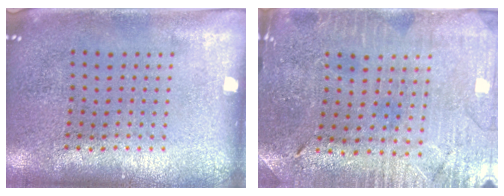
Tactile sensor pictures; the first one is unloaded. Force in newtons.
{"total": 1.0, "press": 0.9, "slide": 0.2}